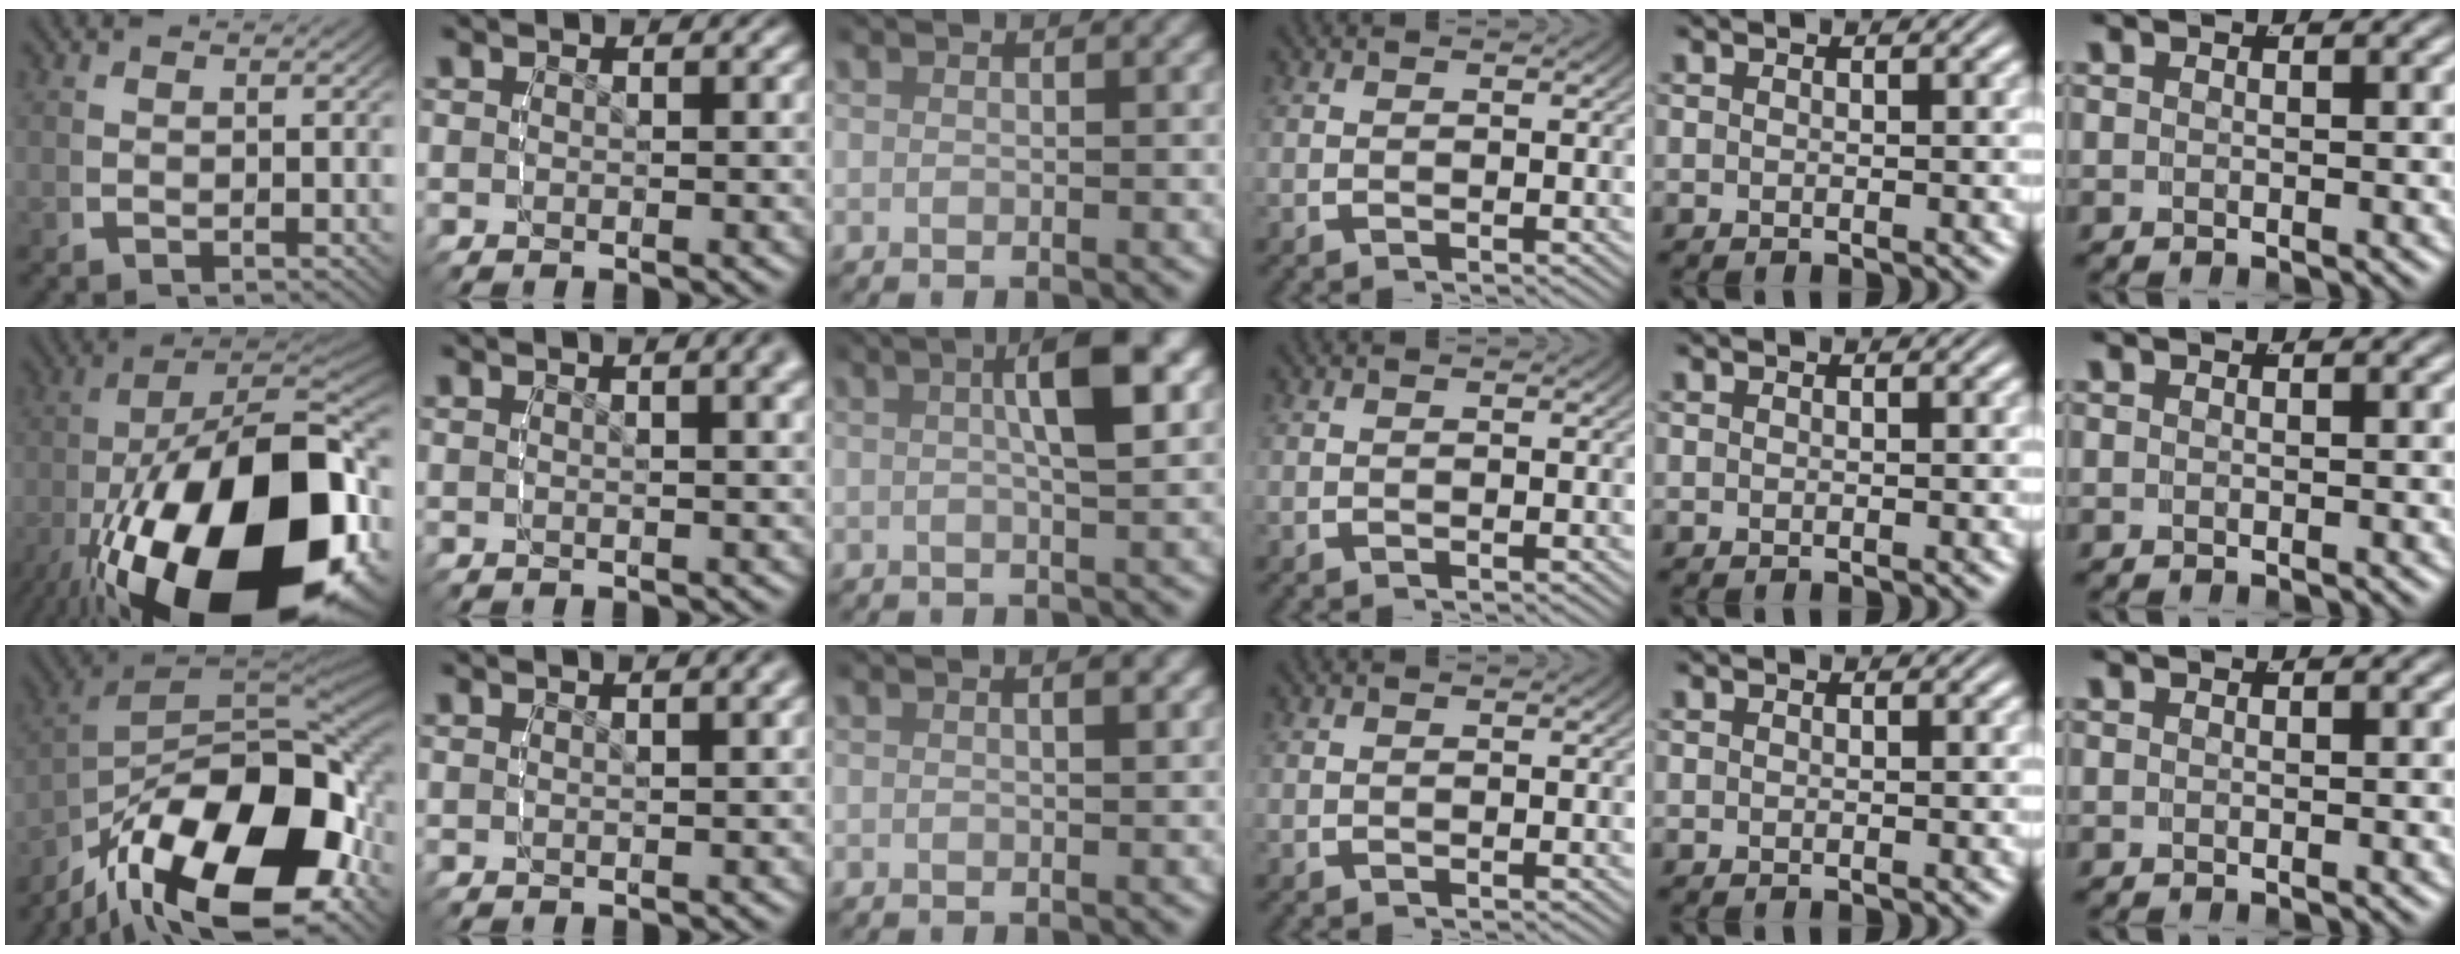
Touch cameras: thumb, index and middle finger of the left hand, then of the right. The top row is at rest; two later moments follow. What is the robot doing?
{"motion": "lift_and_place", "object": "screwdriver"}